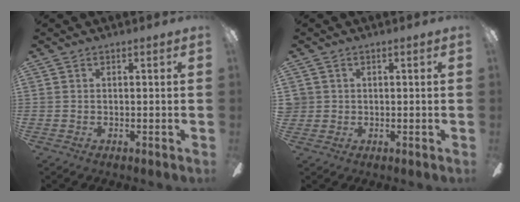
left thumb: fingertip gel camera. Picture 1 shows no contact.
{"total": 2.0, "force": [0.5, 2.0, 0.1], "torque": [-0.007, 0.004, 0.009]}